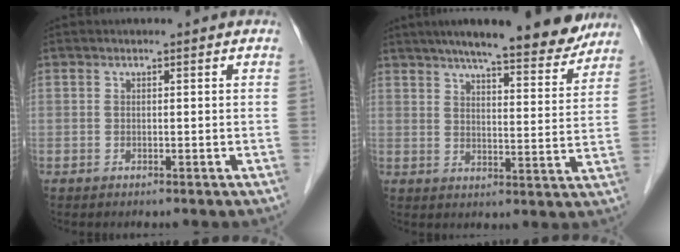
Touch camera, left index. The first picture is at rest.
{"total": 17.7, "force": [15.0, 2.7, 9.0], "torque": [-0.126, 0.004, 0.198]}